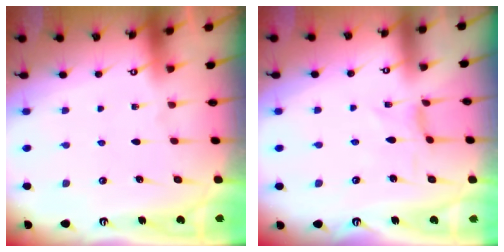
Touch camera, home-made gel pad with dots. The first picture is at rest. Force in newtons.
{"total": 0.0}